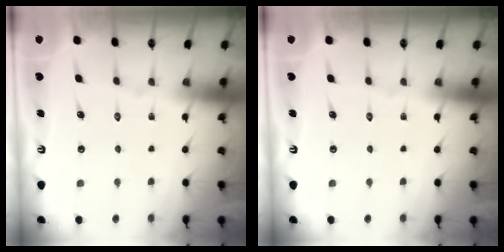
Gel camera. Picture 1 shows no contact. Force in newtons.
{"total": 0.0}